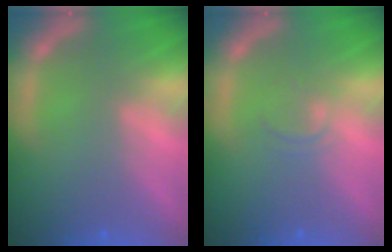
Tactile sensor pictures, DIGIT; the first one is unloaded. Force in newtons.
{"total": 1.4}